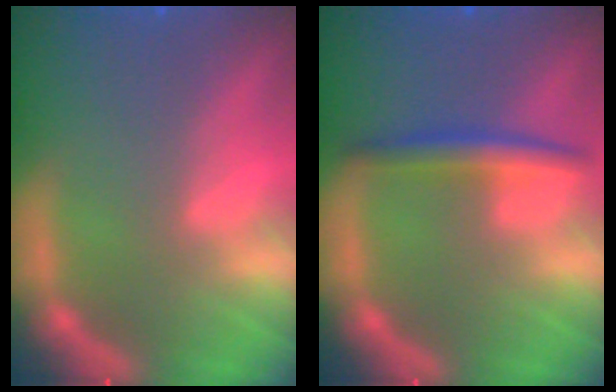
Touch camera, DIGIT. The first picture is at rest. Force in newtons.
{"total": 3.0}